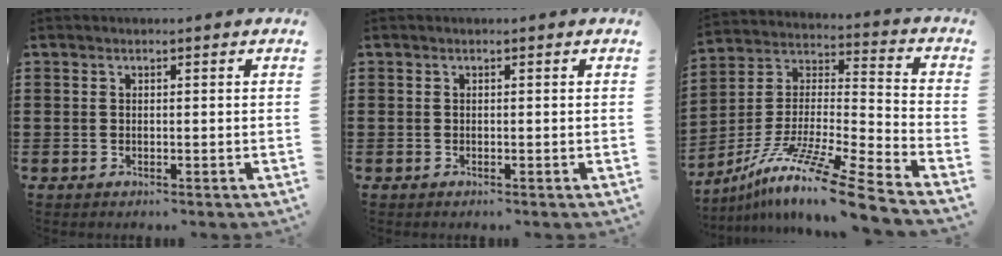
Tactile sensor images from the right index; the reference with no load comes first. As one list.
[{"total": 0.0}, {"total": 13.4, "force": [-10.9, -0.5, 7.7], "torque": [-0.138, 0.013, -0.210]}]